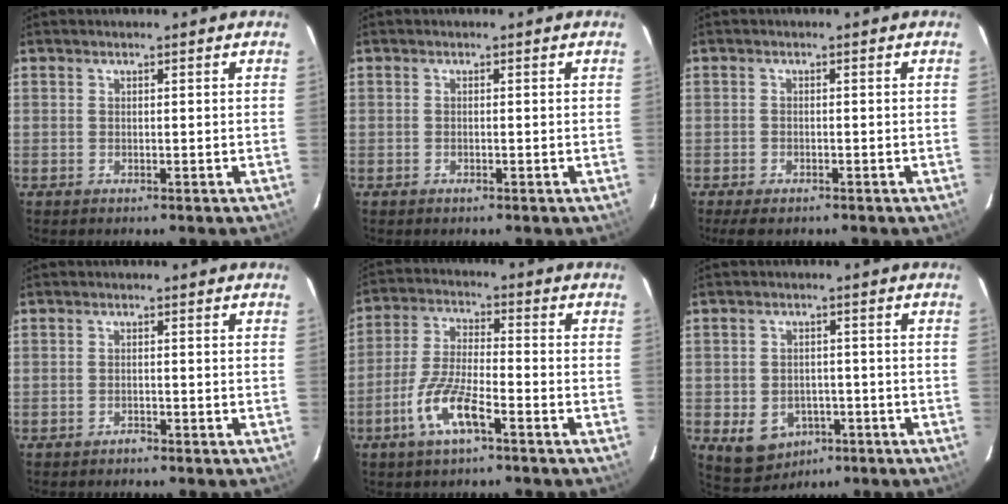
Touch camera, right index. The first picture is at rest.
{"total": 0.0}
{"total": 3.3, "force": [-2.5, 1.3, 1.8], "torque": [-0.040, -0.012, -0.042]}
{"total": 0.9, "force": [-0.9, 0.3, 0.0], "torque": [0.001, 0.002, -0.015]}
{"total": 9.4, "force": [-5.1, 2.1, 7.6], "torque": [-0.162, -0.004, -0.101]}
{"total": 8.3, "force": [-3.6, 6.5, 3.7], "torque": [-0.086, 0.002, -0.033]}